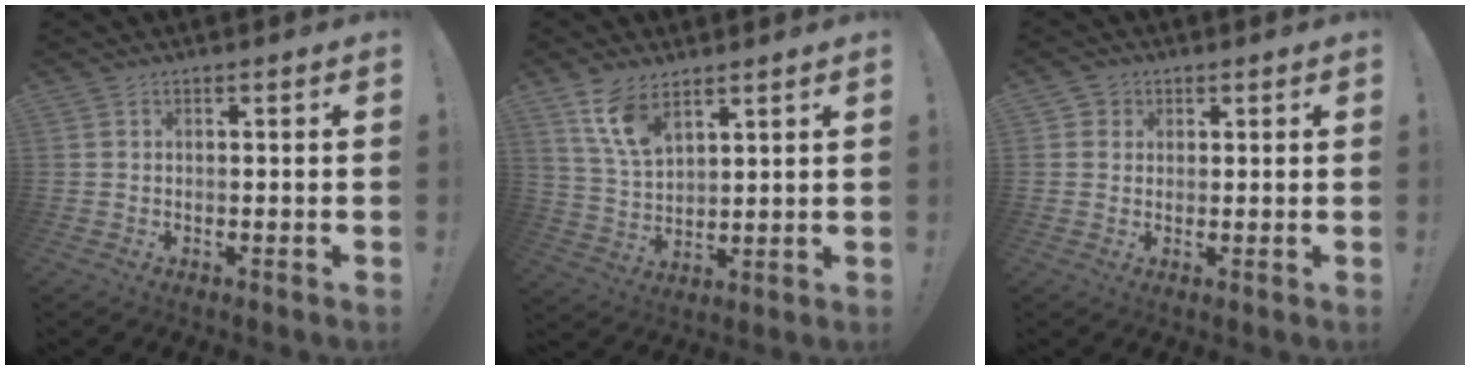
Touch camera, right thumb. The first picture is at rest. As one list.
[{"total": 9.8, "force": [6.7, 4.6, 5.5], "torque": [-0.101, -0.030, 0.129]}, {"total": 2.8, "force": [0.9, 2.7, 0.5], "torque": [-0.002, -0.001, 0.014]}]